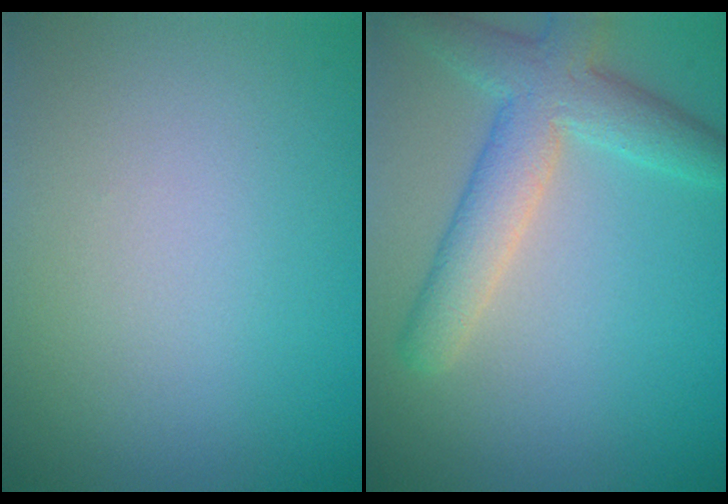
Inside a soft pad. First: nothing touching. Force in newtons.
{"total": 5.2, "press": 5.2, "slide": 0.2}